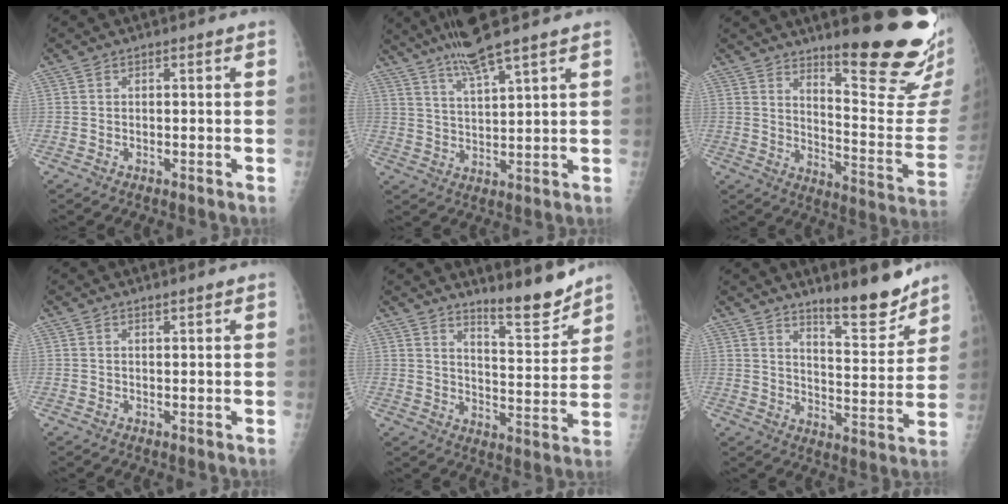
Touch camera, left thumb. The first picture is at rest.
{"total": 9.0, "force": [6.9, 0.0, 5.8], "torque": [-0.100, -0.030, 0.130]}
{"total": 21.1, "force": [15.3, 3.0, 14.3], "torque": [-0.177, -0.131, 0.219]}
{"total": 1.1, "force": [0.9, 0.1, 0.5], "torque": [0.000, -0.006, 0.018]}
{"total": 9.1, "force": [8.1, 1.0, 4.0], "torque": [-0.039, -0.074, 0.136]}
{"total": 11.1, "force": [9.2, 2.0, 5.9], "torque": [-0.058, -0.079, 0.147]}